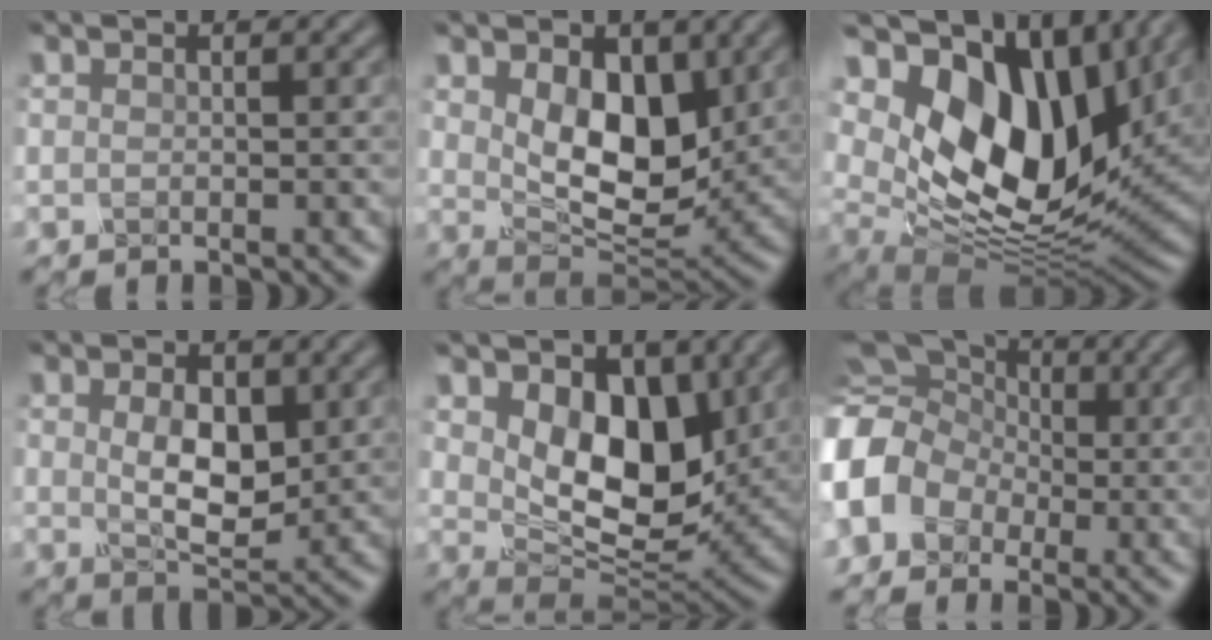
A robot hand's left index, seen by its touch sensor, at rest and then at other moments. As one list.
[{"total": 7.1, "force": [1.5, 4.3, 5.4], "torque": [-0.095, -0.018, 0.031]}, {"total": 16.2, "force": [6.4, 9.6, 11.4], "torque": [-0.212, 0.005, 0.121]}, {"total": 4.6, "force": [0.4, 2.6, 3.8], "torque": [-0.070, -0.008, 0.015]}, {"total": 8.0, "force": [1.9, 5.1, 5.9], "torque": [-0.103, -0.022, 0.032]}, {"total": 12.5, "force": [-1.6, 10.8, 6.1], "torque": [-0.136, 0.006, -0.076]}]